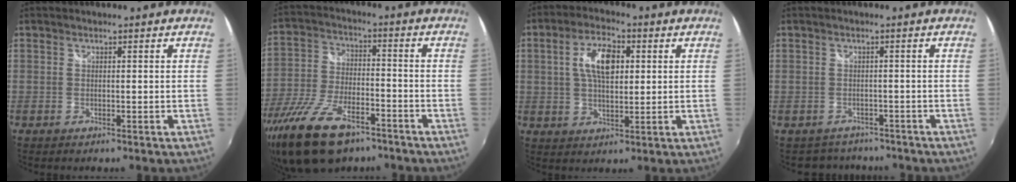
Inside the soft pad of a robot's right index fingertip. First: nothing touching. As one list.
[{"total": 17.2, "force": [-11.7, 7.6, 10.0], "torque": [-0.222, -0.030, -0.211]}, {"total": 8.6, "force": [1.8, 4.2, 7.3], "torque": [-0.133, 0.014, 0.032]}, {"total": 4.6, "force": [-3.7, 2.9, -0.1], "torque": [-0.003, 0.015, -0.055]}]